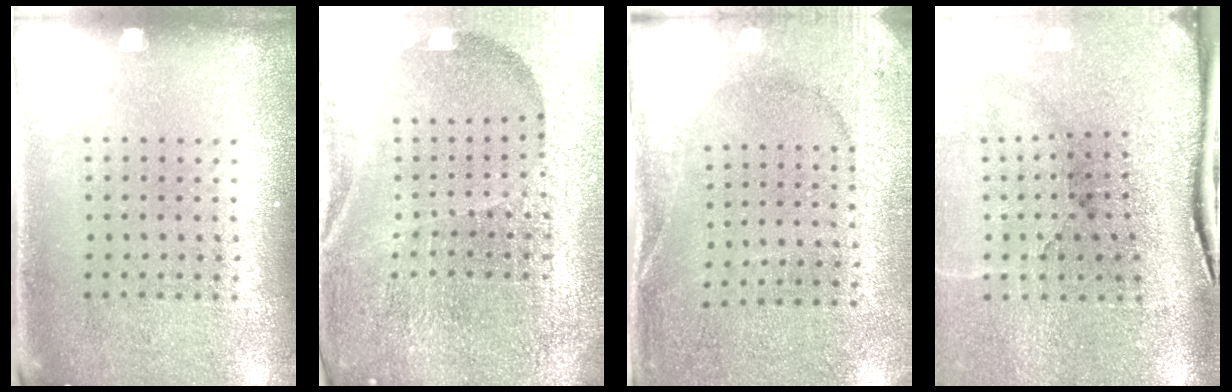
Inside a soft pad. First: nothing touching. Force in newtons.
{"total": 6.6, "press": 5.8, "slide": 3.2}
{"total": 2.6, "press": 2.6, "slide": 0.4}
{"total": 5.1, "press": 4.0, "slide": 3.1}